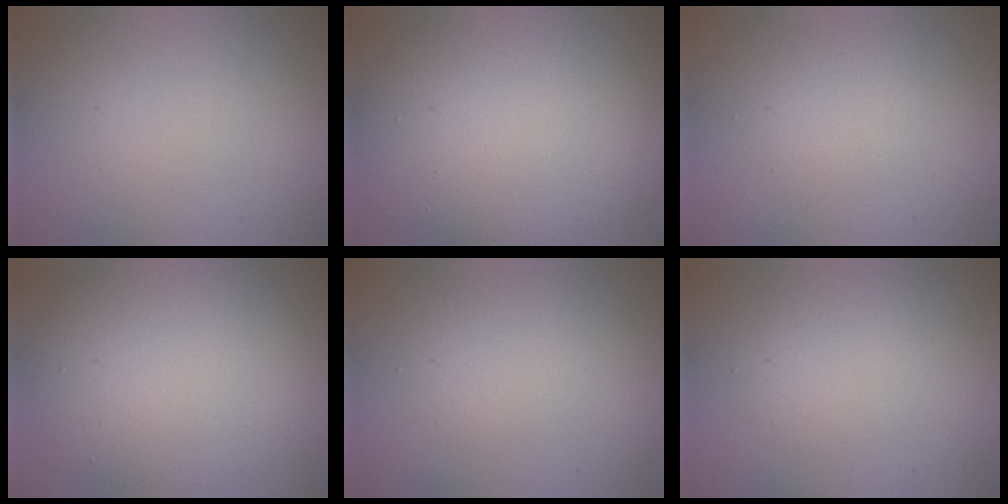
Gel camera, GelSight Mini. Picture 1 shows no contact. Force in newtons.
{"total": 13.6, "press": 13.6, "slide": 0.8}
{"total": 1.8, "press": 1.8, "slide": 0.1}
{"total": 9.0, "press": 9.0, "slide": 0.5}
{"total": 2.2, "press": 2.2, "slide": 0.1}
{"total": 2.4, "press": 2.4, "slide": 0.3}